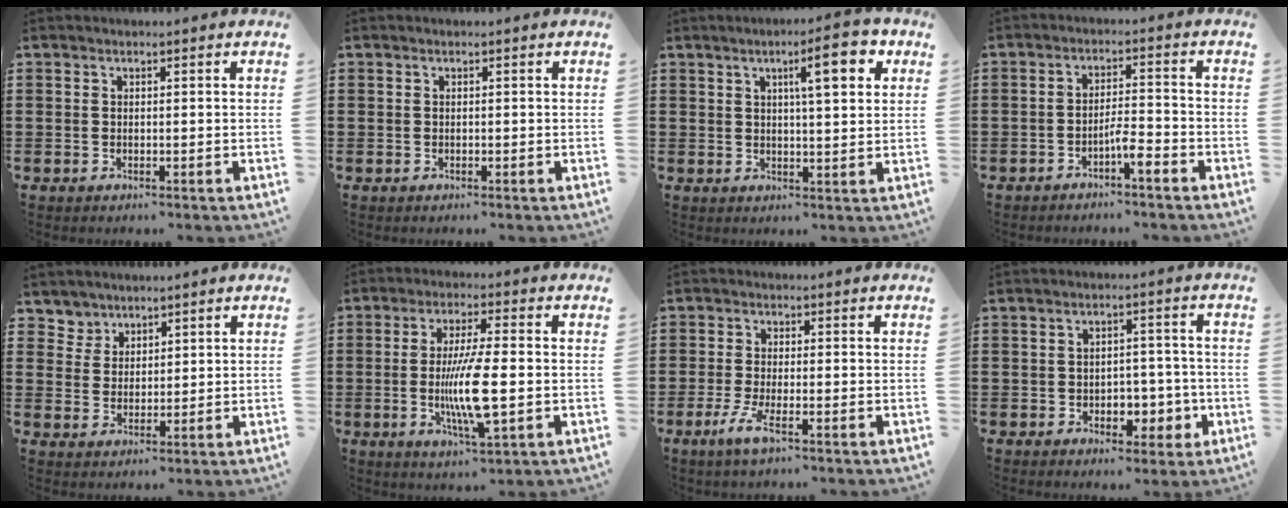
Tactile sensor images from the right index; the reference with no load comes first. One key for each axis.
{"total": 0.0}
{"total": 7.8, "fx": 3.5, "fy": 1.8, "fz": 6.8, "tx": -0.100, "ty": -0.005, "tz": 0.047}
{"total": 3.8, "fx": -2.5, "fy": 0.6, "fz": 2.8, "tx": -0.051, "ty": 0.009, "tz": -0.047}
{"total": 3.8, "fx": 2.8, "fy": 2.5, "fz": -0.5, "tx": -0.010, "ty": 0.004, "tz": 0.054}
{"total": 9.7, "fx": -1.5, "fy": 1.8, "fz": 9.4, "tx": -0.183, "ty": -0.015, "tz": -0.029}
{"total": 3.8, "fx": -1.9, "fy": 0.4, "fz": 3.3, "tx": -0.082, "ty": -0.017, "tz": -0.040}
{"total": 4.4, "fx": -1.6, "fy": 3.4, "fz": 2.4, "tx": -0.033, "ty": 0.002, "tz": -0.033}